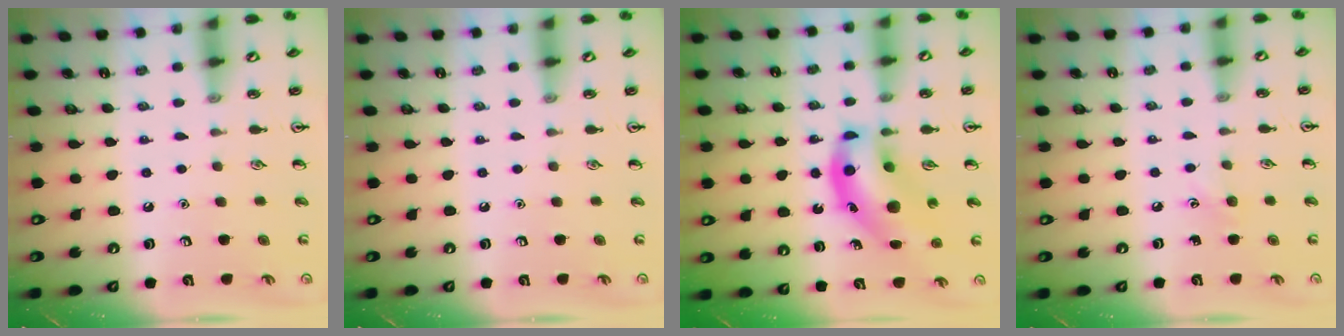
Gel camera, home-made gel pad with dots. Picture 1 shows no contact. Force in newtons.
{"total": 0.0}
{"total": 13.6, "press": 13.1, "slide": 3.7}
{"total": 5.0, "press": 4.7, "slide": 1.7}